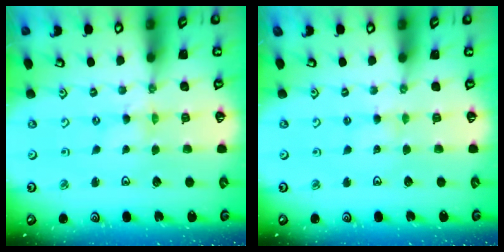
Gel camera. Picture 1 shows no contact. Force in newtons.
{"total": 2.5, "press": 2.5, "slide": 0.2}